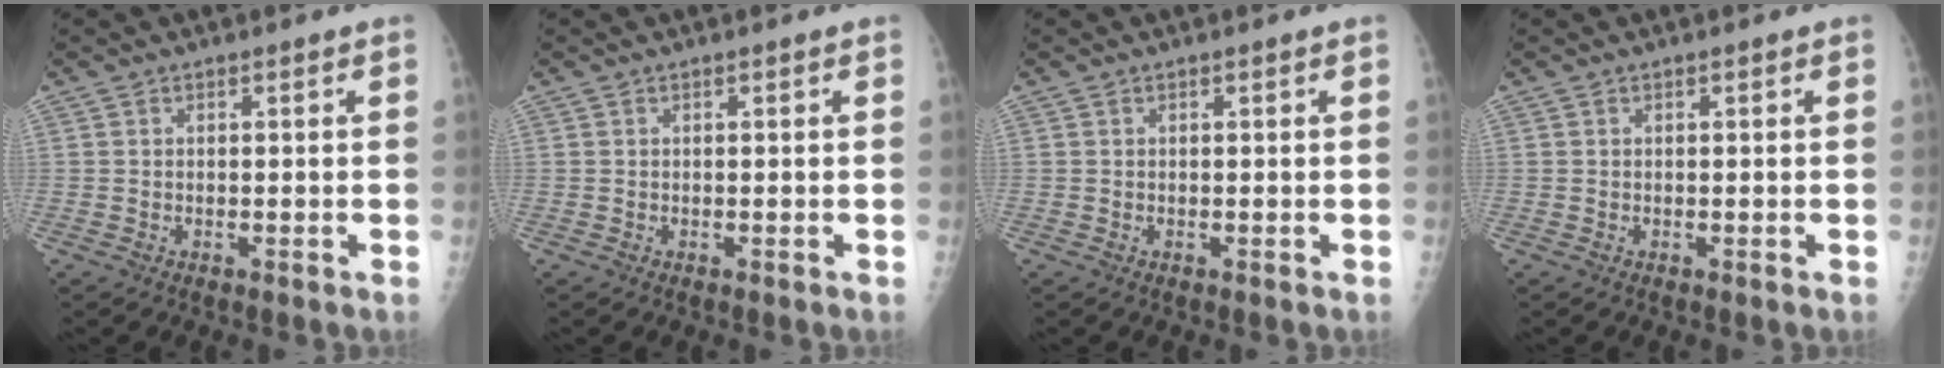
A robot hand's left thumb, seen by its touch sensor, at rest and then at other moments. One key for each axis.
{"total": 0.0}
{"total": 0.0}
{"total": 0.0}